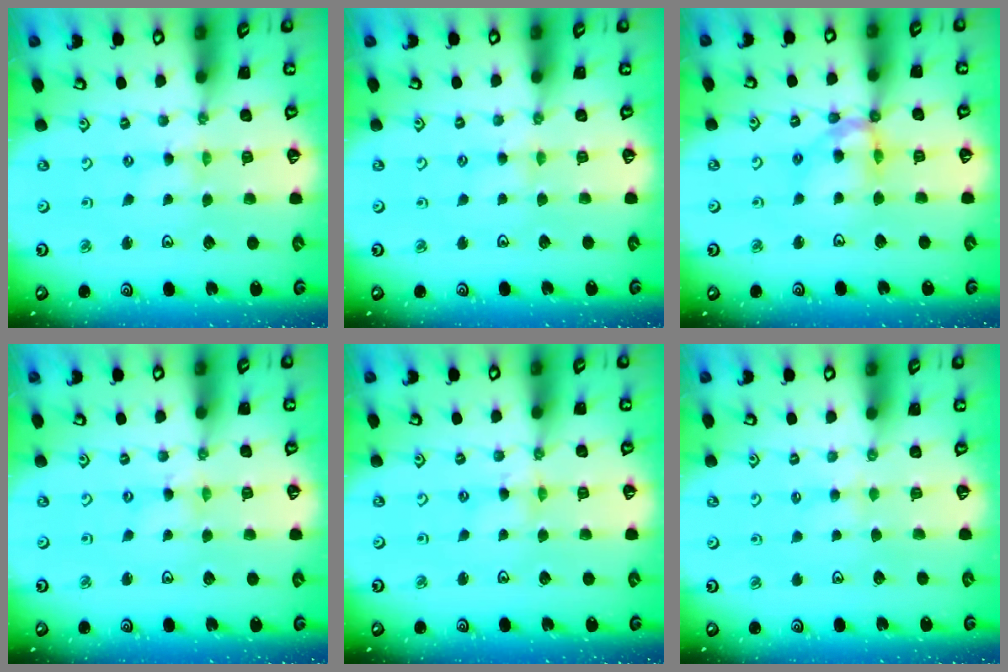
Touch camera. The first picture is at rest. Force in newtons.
{"total": 4.6, "press": 4.6, "slide": 0.4}
{"total": 11.7, "press": 11.6, "slide": 1.3}
{"total": 1.3, "press": 1.2, "slide": 0.2}
{"total": 2.1, "press": 2.1, "slide": 0.3}
{"total": 1.8, "press": 1.8, "slide": 0.4}